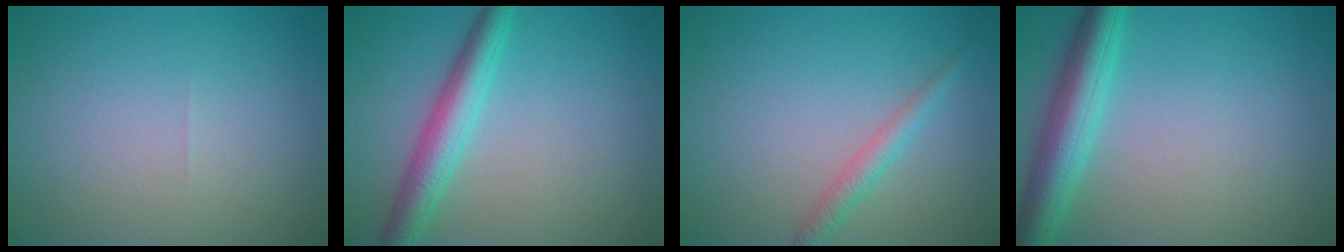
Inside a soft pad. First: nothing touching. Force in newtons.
{"total": 4.2, "press": 4.2, "slide": 0.1}
{"total": 1.9, "press": 1.9, "slide": 0.1}
{"total": 5.2, "press": 5.2, "slide": 0.2}